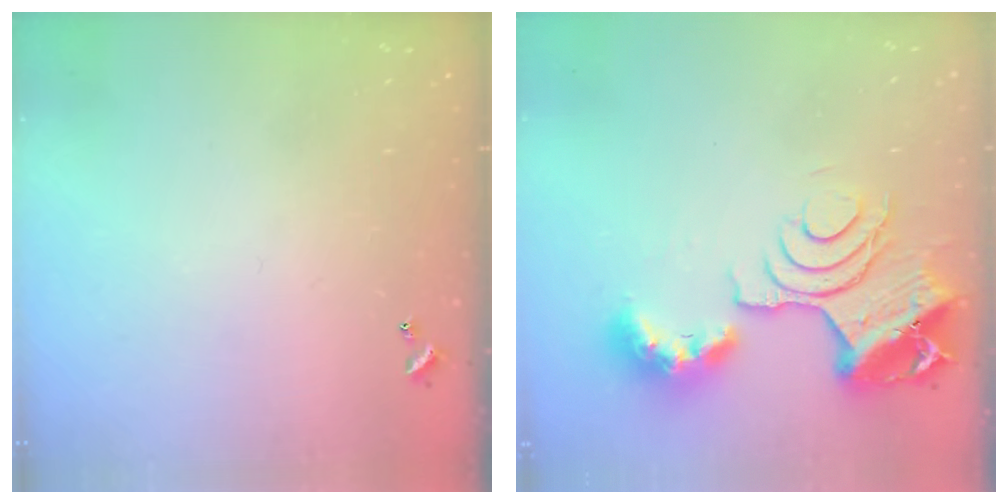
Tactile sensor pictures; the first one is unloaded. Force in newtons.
{"total": 14.3, "press": 14.2, "slide": 1.1}